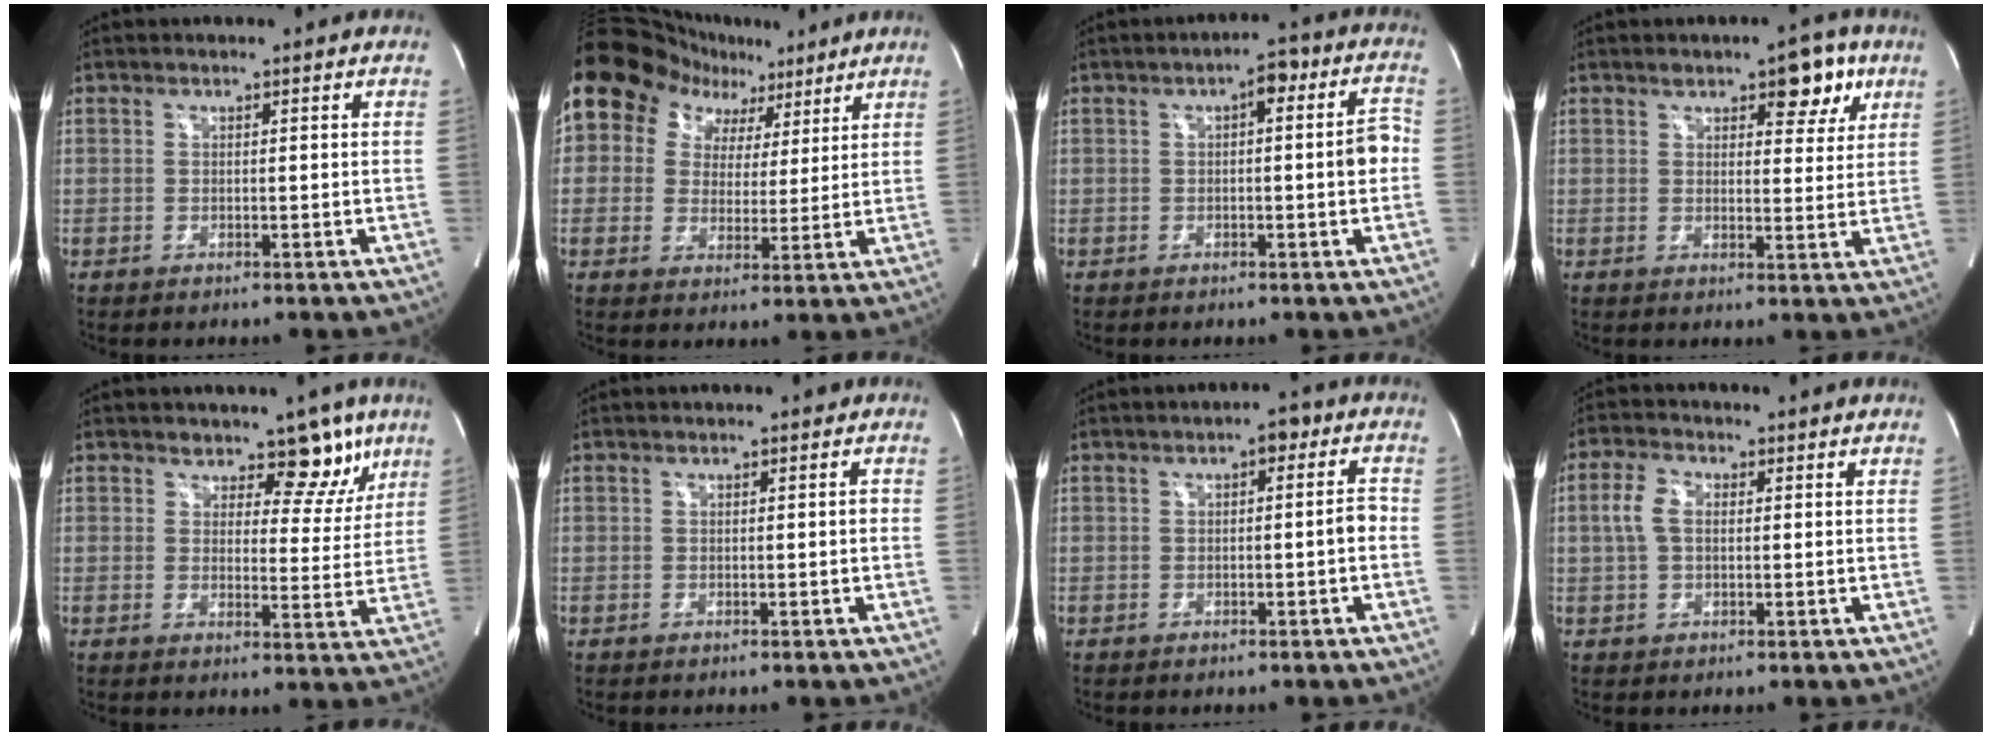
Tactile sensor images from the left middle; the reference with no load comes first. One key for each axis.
{"total": 12.5, "fx": 7.9, "fy": 9.1, "fz": 3.2, "tx": -0.043, "ty": 0.044, "tz": 0.118}
{"total": 7.7, "fx": 0.3, "fy": 2.0, "fz": 7.5, "tx": -0.095, "ty": 0.030, "tz": 0.000}
{"total": 6.4, "fx": 3.8, "fy": 2.6, "fz": 4.5, "tx": -0.047, "ty": 0.008, "tz": 0.045}
{"total": 6.7, "fx": 4.8, "fy": 3.7, "fz": 2.8, "tx": -0.006, "ty": -0.008, "tz": 0.057}
{"total": 0.6, "fx": 0.1, "fy": 0.2, "fz": 0.6, "tx": -0.011, "ty": 0.003, "tz": 0.000}
{"total": 3.7, "fx": 0.0, "fy": 1.1, "fz": 3.6, "tx": -0.045, "ty": 0.014, "tz": -0.006}
{"total": 4.0, "fx": 0.4, "fy": 2.3, "fz": 3.2, "tx": -0.087, "ty": 0.018, "tz": 0.012}